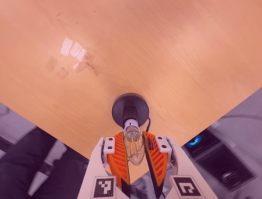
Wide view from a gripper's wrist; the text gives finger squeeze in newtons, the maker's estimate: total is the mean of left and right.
{"total": 12.3, "left": 12.1, "right": 12.6}